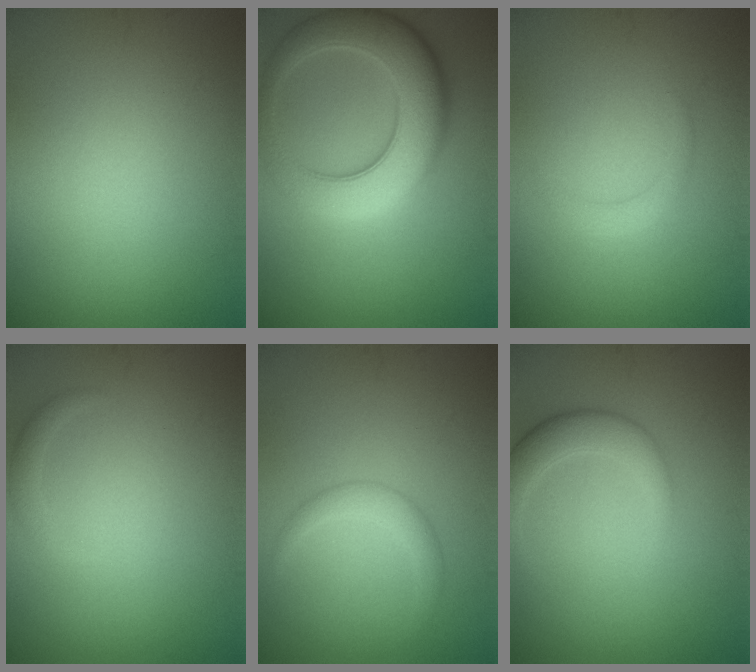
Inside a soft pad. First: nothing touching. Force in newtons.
{"total": 8.3, "press": 8.3, "slide": 0.4}
{"total": 1.2, "press": 1.2, "slide": 0.1}
{"total": 1.1, "press": 1.1, "slide": 0.1}
{"total": 1.8, "press": 1.8, "slide": 0.1}
{"total": 3.2, "press": 3.1, "slide": 0.2}